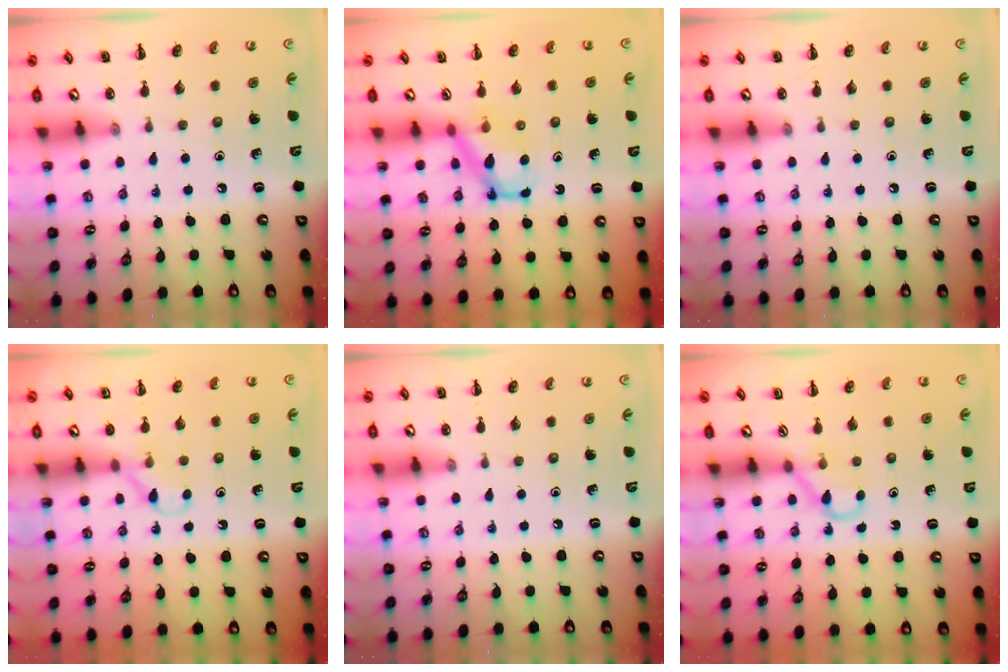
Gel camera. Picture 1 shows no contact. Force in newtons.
{"total": 5.7, "press": 5.6, "slide": 0.7}
{"total": 0.0}
{"total": 4.2, "press": 3.9, "slide": 1.5}
{"total": 0.0}
{"total": 2.6, "press": 2.4, "slide": 0.9}